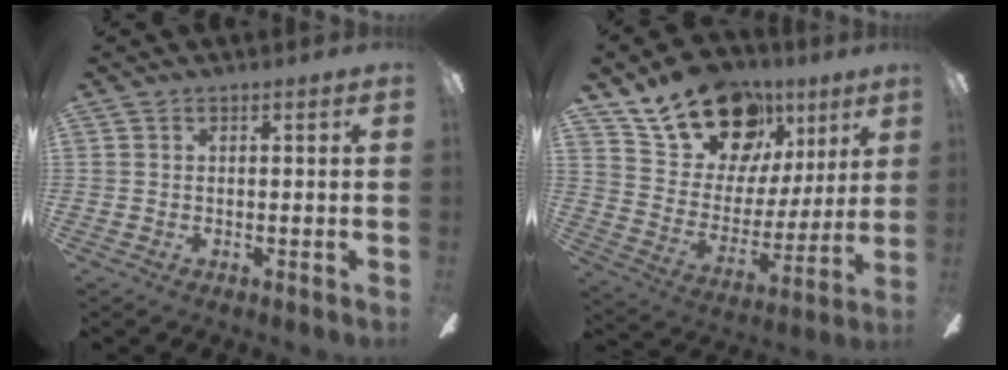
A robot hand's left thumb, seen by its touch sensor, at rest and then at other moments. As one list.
[{"total": 21.5, "force": [14.6, 12.9, 9.1], "torque": [-0.158, -0.077, 0.272]}]